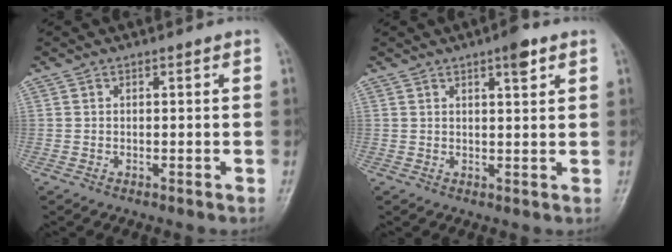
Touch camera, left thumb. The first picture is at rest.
{"total": 3.9, "force": [2.3, 1.0, 3.0], "torque": [-0.039, -0.010, 0.031]}